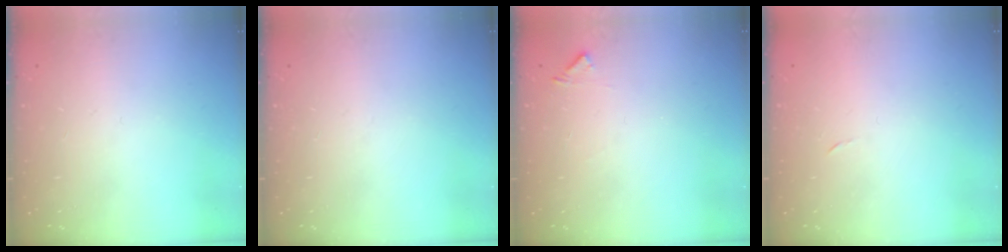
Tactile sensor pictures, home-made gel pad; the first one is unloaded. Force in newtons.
{"total": 0.0}
{"total": 5.7, "press": 5.7, "slide": 0.4}
{"total": 2.3, "press": 2.3, "slide": 0.4}